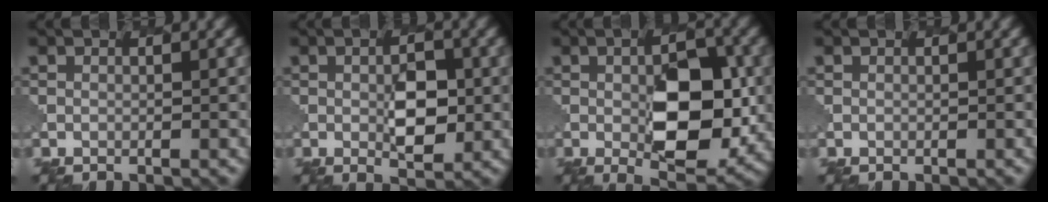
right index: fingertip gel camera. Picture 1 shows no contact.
{"total": 3.5, "force": [0.0, 1.7, 3.0], "torque": [-0.046, -0.003, 0.004]}
{"total": 8.0, "force": [-0.6, 3.4, 7.2], "torque": [-0.105, -0.001, -0.005]}
{"total": 0.0}